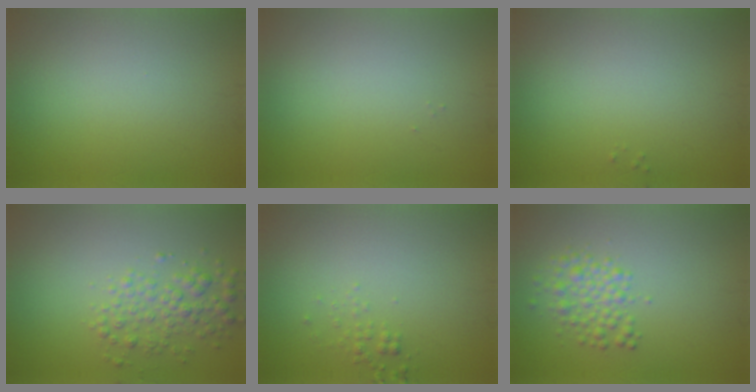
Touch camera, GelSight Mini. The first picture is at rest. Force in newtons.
{"total": 0.0}
{"total": 0.0}
{"total": 3.0, "press": 3.0, "slide": 0.1}
{"total": 0.9, "press": 0.9, "slide": 0.0}
{"total": 2.9, "press": 2.9, "slide": 0.0}